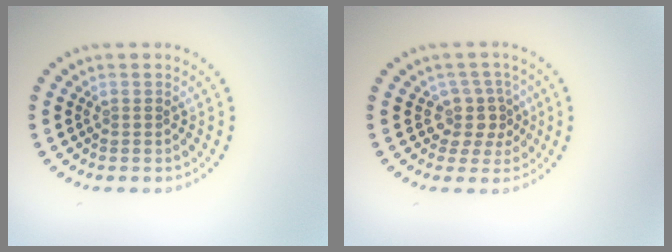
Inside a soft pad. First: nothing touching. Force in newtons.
{"total": 2.7, "press": 2.0, "slide": 1.8}